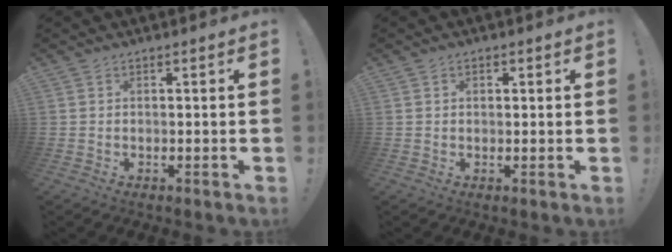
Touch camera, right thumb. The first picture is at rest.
{"total": 1.0, "force": [0.3, 0.8, 0.5], "torque": [-0.006, 0.002, 0.005]}